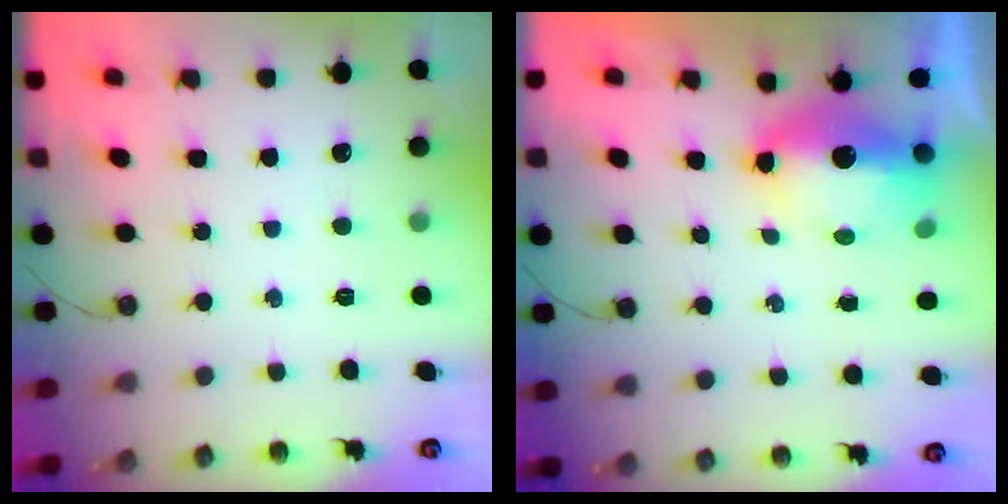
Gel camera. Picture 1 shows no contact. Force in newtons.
{"total": 8.9, "press": 8.9, "slide": 0.8}